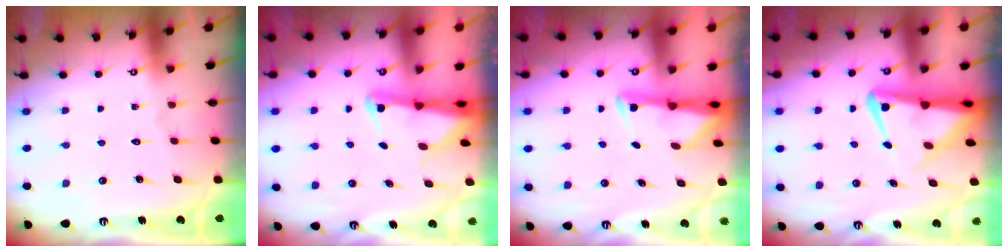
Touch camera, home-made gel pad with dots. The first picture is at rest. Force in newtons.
{"total": 2.8, "press": 2.7, "slide": 0.4}
{"total": 3.0, "press": 2.9, "slide": 0.6}
{"total": 8.0, "press": 7.9, "slide": 1.4}